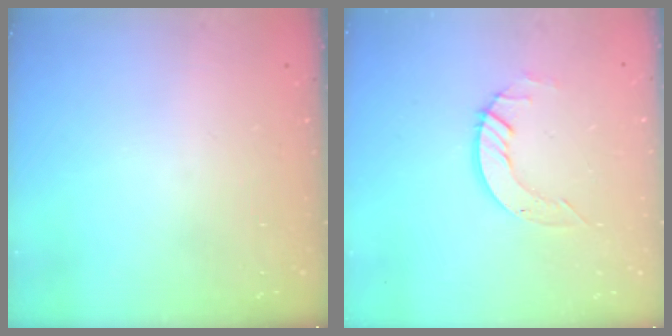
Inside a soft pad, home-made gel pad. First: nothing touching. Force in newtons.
{"total": 4.8, "press": 4.8, "slide": 0.3}